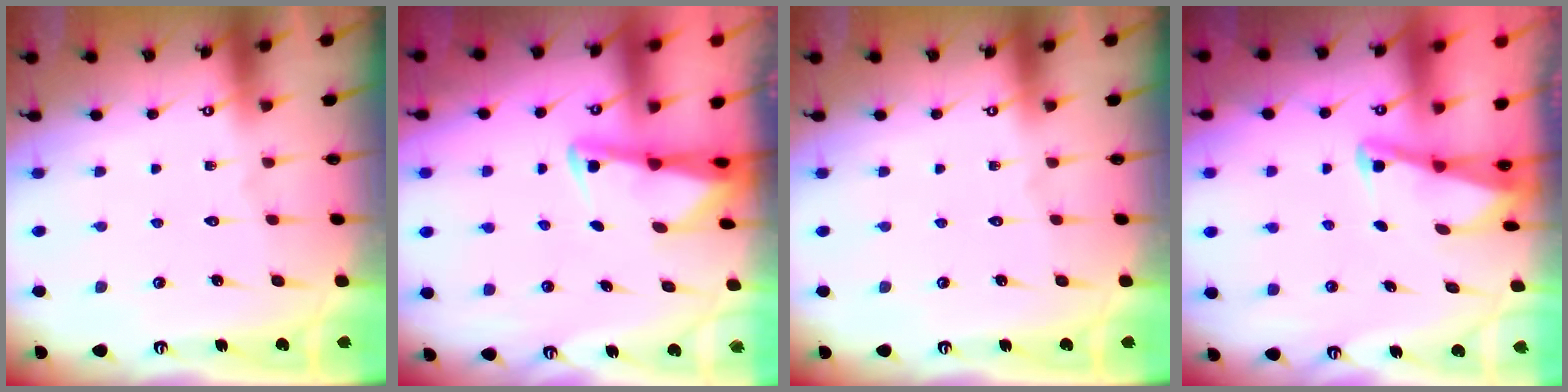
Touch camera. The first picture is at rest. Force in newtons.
{"total": 2.3, "press": 2.2, "slide": 0.3}
{"total": 0.0}
{"total": 2.0, "press": 2.0, "slide": 0.4}